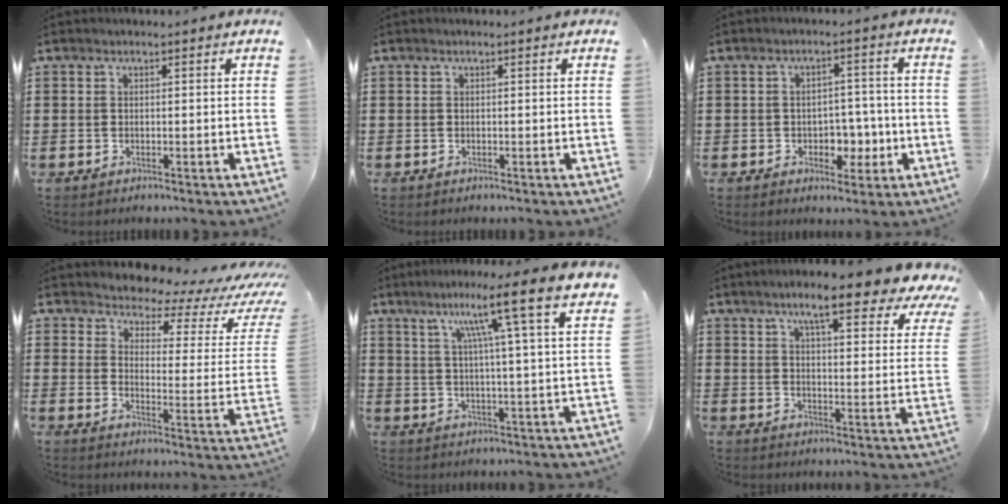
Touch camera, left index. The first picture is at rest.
{"total": 0.0}
{"total": 4.6, "force": [-1.4, 3.5, 2.6], "torque": [-0.039, 0.003, -0.032]}
{"total": 4.1, "force": [3.9, 1.2, 0.8], "torque": [-0.025, -0.041, 0.059]}
{"total": 10.2, "force": [6.1, -1.1, 8.2], "torque": [-0.152, -0.020, 0.086]}
{"total": 9.6, "force": [7.6, 1.2, 5.8], "torque": [-0.104, -0.034, 0.123]}